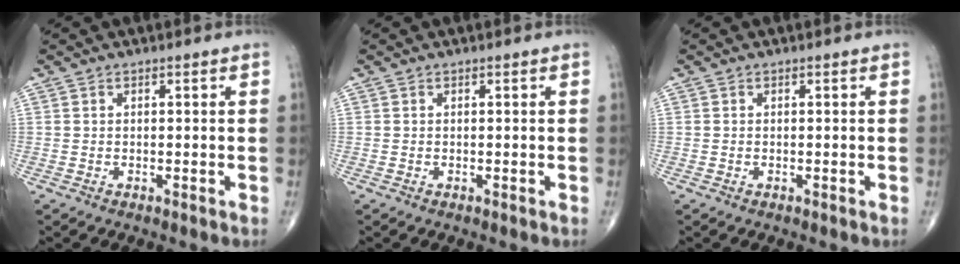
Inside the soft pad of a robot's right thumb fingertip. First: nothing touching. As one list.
[{"total": 0.0}, {"total": 0.0}]